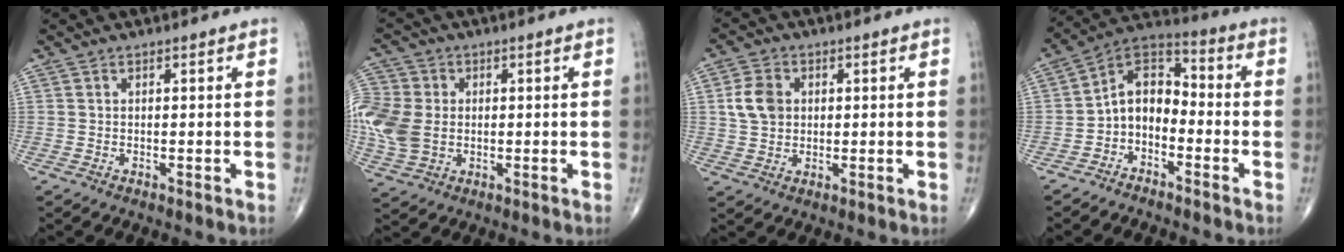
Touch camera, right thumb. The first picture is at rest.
{"total": 13.2, "force": [-0.4, 10.3, 8.2], "torque": [-0.200, 0.002, -0.005]}
{"total": 6.2, "force": [1.1, 4.9, 3.7], "torque": [-0.059, 0.000, 0.020]}
{"total": 8.9, "force": [-3.0, 6.1, 5.8], "torque": [-0.078, 0.060, -0.072]}